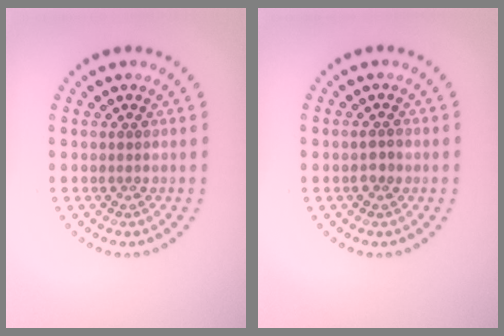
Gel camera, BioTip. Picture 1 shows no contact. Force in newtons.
{"total": 1.2, "press": 1.2, "slide": 0.2}